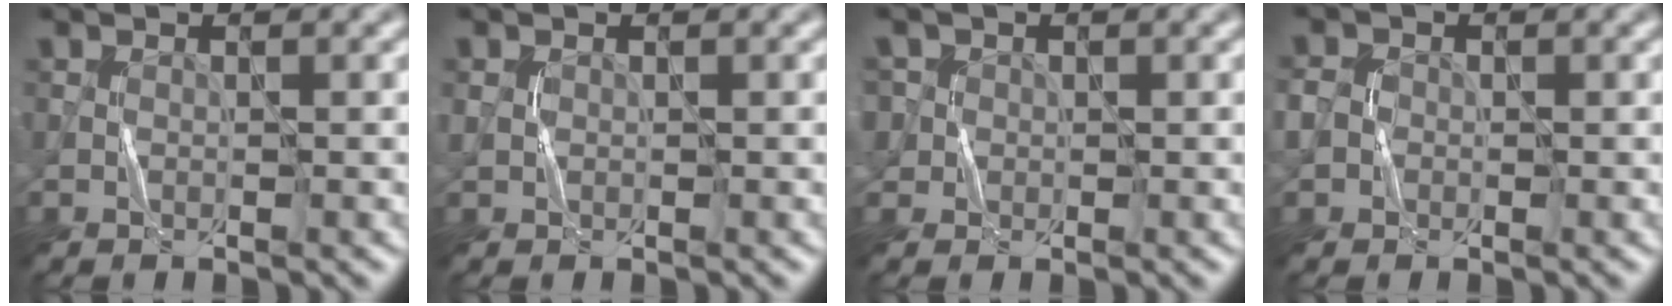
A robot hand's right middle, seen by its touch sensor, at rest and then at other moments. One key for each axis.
{"total": 0.7, "fx": 0.2, "fy": 0.6, "fz": 0.3, "tx": -0.005, "ty": 0.002, "tz": 0.003}
{"total": 2.7, "fx": 1.0, "fy": 2.4, "fz": 0.7, "tx": -0.009, "ty": 0.012, "tz": 0.011}
{"total": 3.0, "fx": -0.1, "fy": 2.7, "fz": 1.2, "tx": -0.019, "ty": 0.011, "tz": -0.014}